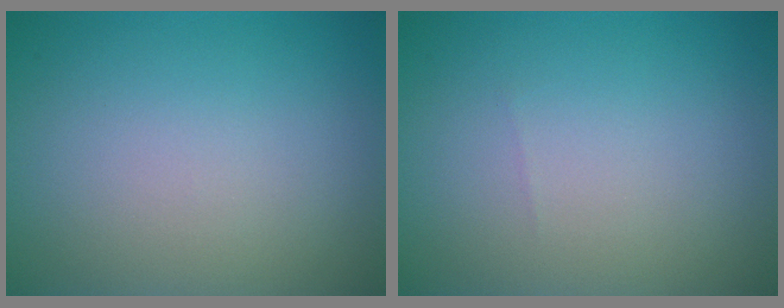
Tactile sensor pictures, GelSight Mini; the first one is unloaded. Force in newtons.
{"total": 0.0}